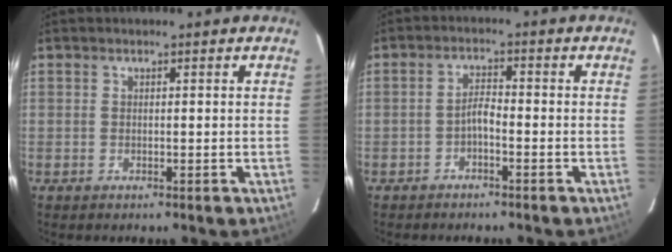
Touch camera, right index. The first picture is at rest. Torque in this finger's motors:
{"motor_torque": [0.44, -0.24, 0.36, 0.07]}